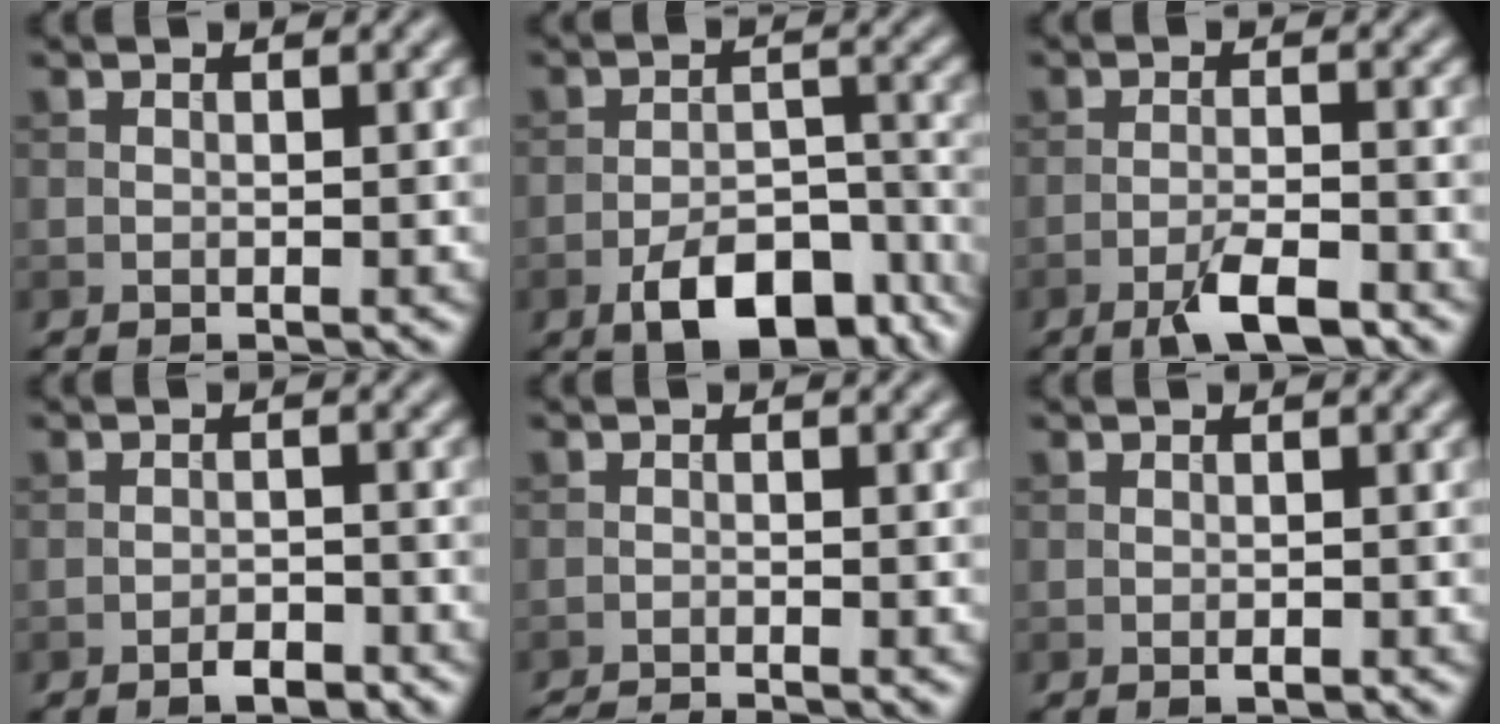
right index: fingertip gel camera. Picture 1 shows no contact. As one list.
[{"total": 8.7, "force": [-5.5, 3.9, 5.5], "torque": [-0.080, -0.004, -0.087]}, {"total": 4.1, "force": [-2.8, 1.0, 2.9], "torque": [-0.056, 0.001, -0.051]}, {"total": 1.9, "force": [-1.4, 0.7, 1.1], "torque": [-0.013, 0.004, -0.025]}, {"total": 3.1, "force": [-2.9, 0.3, 1.1], "torque": [-0.020, -0.012, -0.053]}, {"total": 0.7, "force": [-0.4, 0.3, 0.5], "torque": [-0.007, 0.000, -0.005]}]